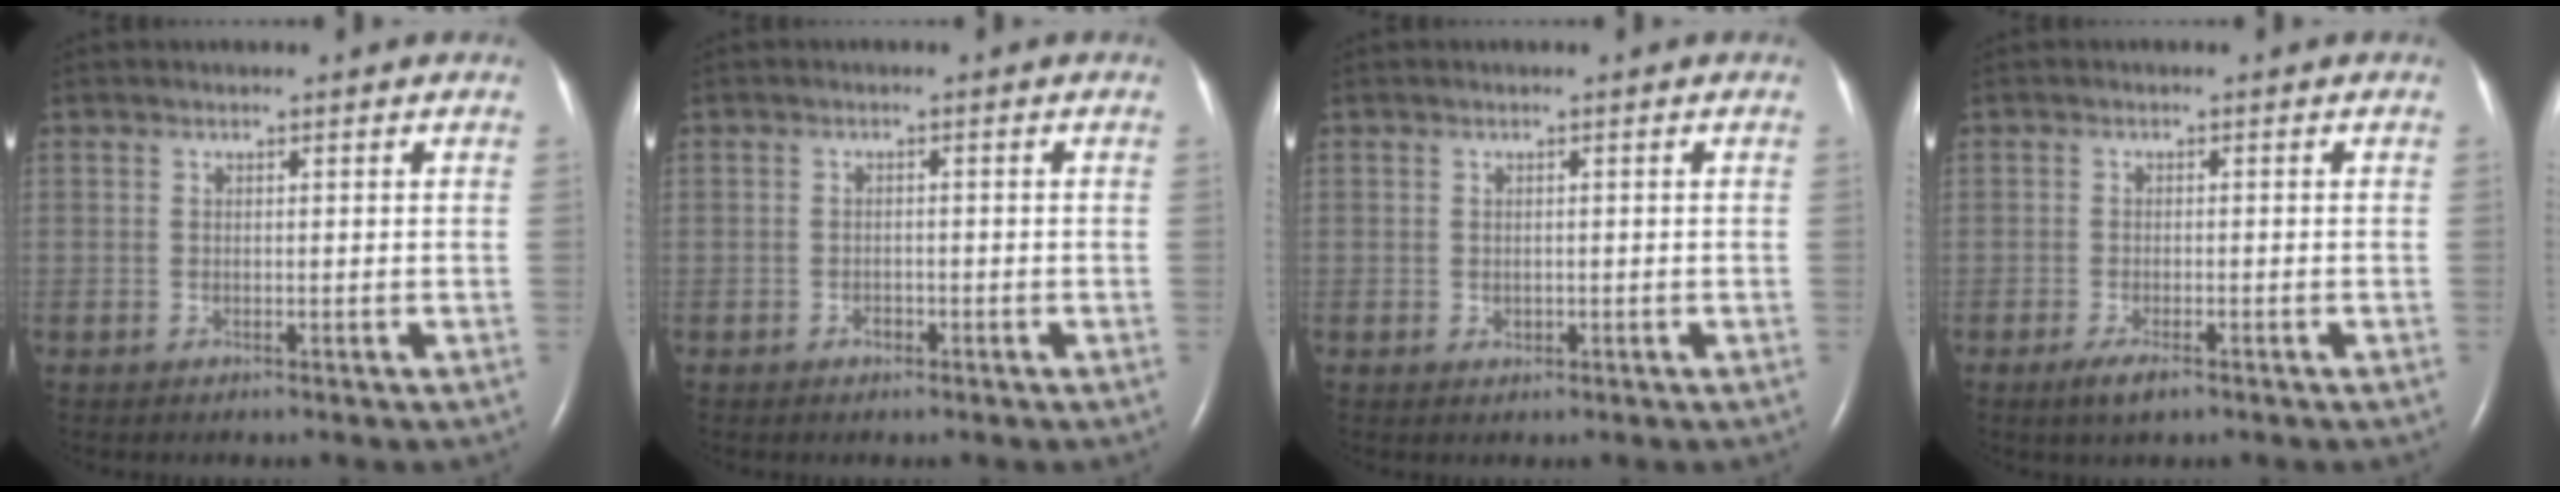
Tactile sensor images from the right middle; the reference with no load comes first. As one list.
[{"total": 1.0, "force": [-0.7, 0.7, 0.4], "torque": [-0.007, 0.003, -0.010]}, {"total": 0.8, "force": [-0.1, 0.7, 0.4], "torque": [-0.007, 0.000, -0.001]}, {"total": 2.9, "force": [-1.8, 0.7, 2.1], "torque": [-0.048, -0.005, -0.033]}]